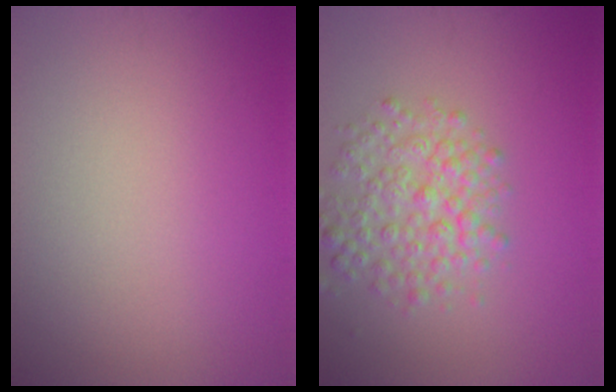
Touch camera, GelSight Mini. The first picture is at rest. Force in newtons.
{"total": 4.1, "press": 4.1, "slide": 0.2}